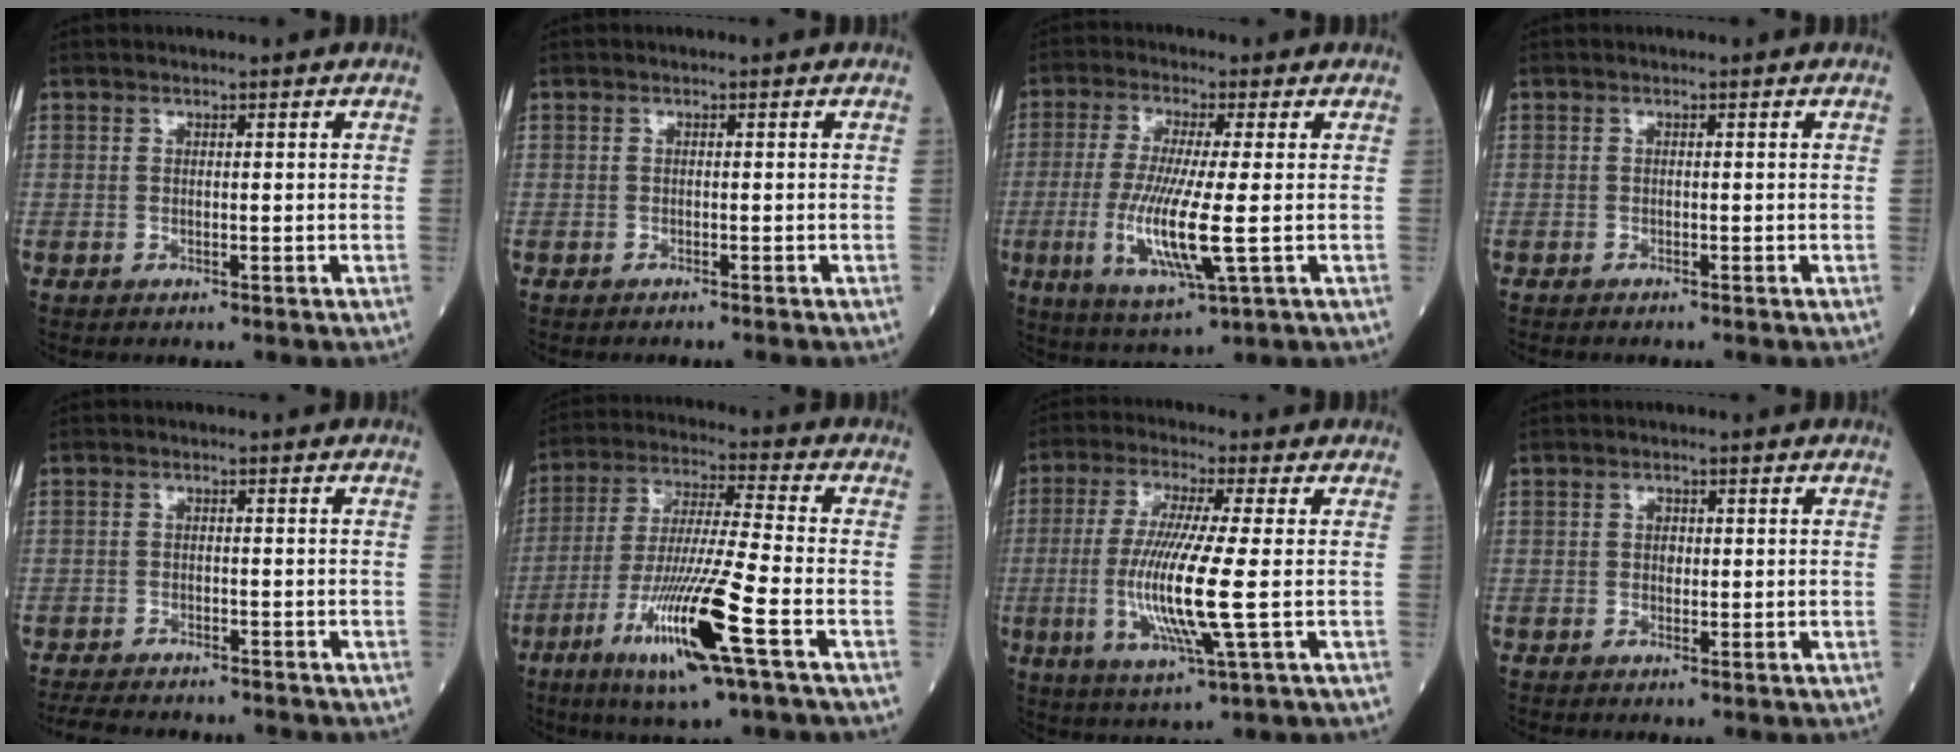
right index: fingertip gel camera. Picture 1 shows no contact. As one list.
[{"total": 1.2, "force": [-1.2, -0.1, 0.4], "torque": [-0.004, -0.001, -0.016]}, {"total": 11.0, "force": [-1.8, 0.7, 10.8], "torque": [-0.228, -0.026, -0.037]}, {"total": 1.1, "force": [-1.0, -0.1, 0.3], "torque": [-0.003, -0.002, -0.016]}, {"total": 8.7, "force": [-8.1, 1.5, 2.9], "torque": [-0.044, -0.014, -0.120]}, {"total": 15.5, "force": [-6.7, -0.2, 14.0], "torque": [-0.281, -0.025, -0.123]}, {"total": 12.0, "force": [-1.6, -0.1, 11.9], "torque": [-0.252, -0.020, -0.037]}, {"total": 1.2, "force": [0.1, 0.9, 0.7], "torque": [-0.009, 0.002, 0.000]}]